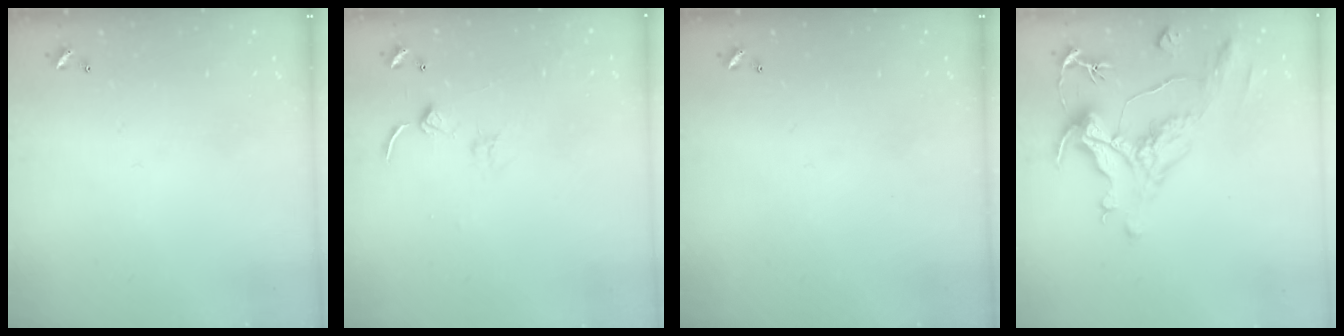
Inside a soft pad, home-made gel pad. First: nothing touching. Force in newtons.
{"total": 1.4, "press": 1.3, "slide": 0.3}
{"total": 0.0}
{"total": 1.9, "press": 0.9, "slide": 1.7}